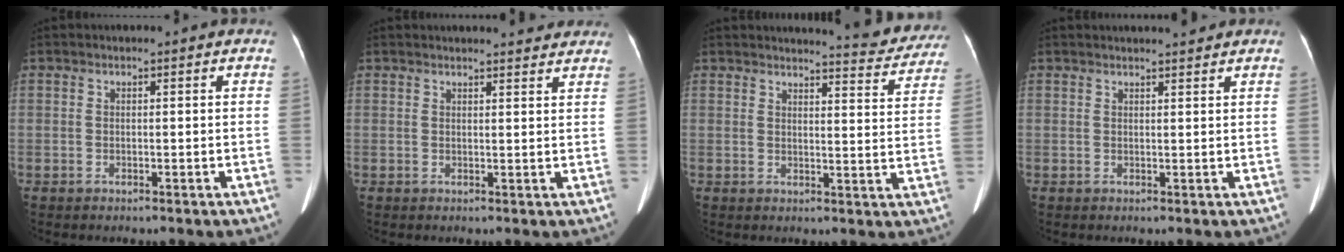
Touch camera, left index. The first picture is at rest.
{"total": 5.7, "force": [5.4, 0.8, 1.5], "torque": [-0.013, 0.006, 0.050]}
{"total": 9.2, "force": [9.0, 1.0, 1.6], "torque": [-0.009, -0.029, 0.091]}
{"total": 3.4, "force": [3.2, 0.1, 1.1], "torque": [-0.017, 0.011, 0.040]}